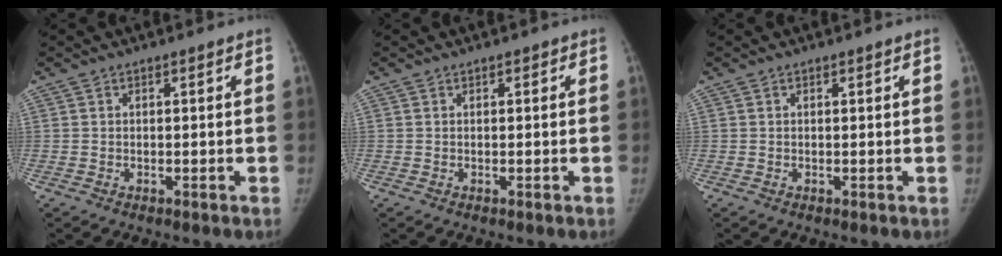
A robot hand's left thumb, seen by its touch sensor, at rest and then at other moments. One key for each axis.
{"total": 0.7, "fx": 0.4, "fy": 0.5, "fz": 0.3, "tx": 0.004, "ty": 0.000, "tz": 0.002}
{"total": 0.8, "fx": 0.5, "fy": 0.4, "fz": 0.4, "tx": -0.005, "ty": -0.001, "tz": 0.004}